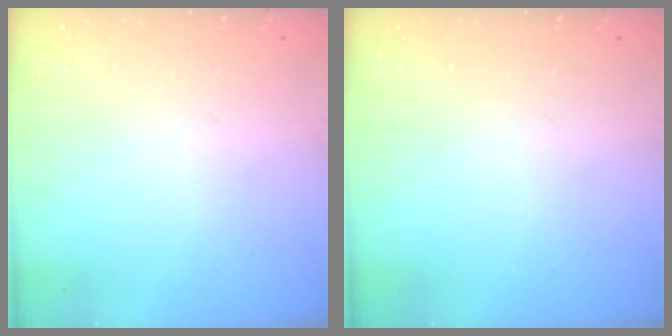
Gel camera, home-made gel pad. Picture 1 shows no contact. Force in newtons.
{"total": 0.0}